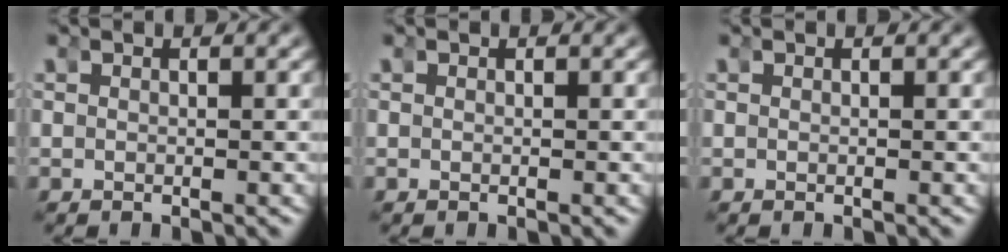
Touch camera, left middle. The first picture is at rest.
{"total": 0.0}
{"total": 0.0}